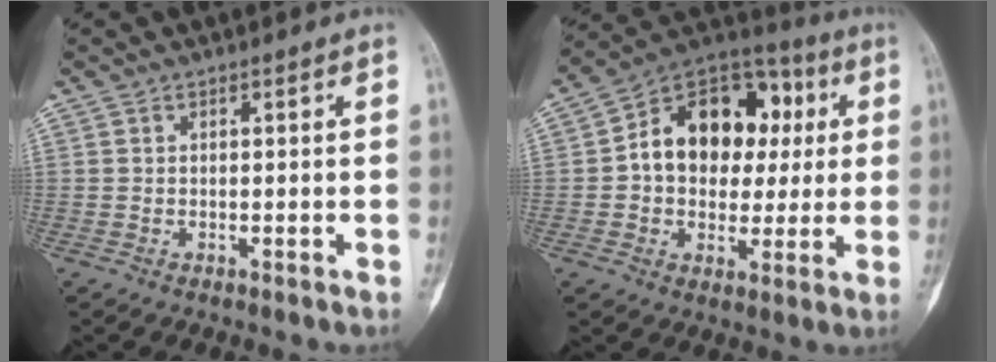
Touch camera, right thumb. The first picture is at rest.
{"total": 19.0, "force": [2.6, 13.7, 12.9], "torque": [-0.149, 0.030, 0.036]}